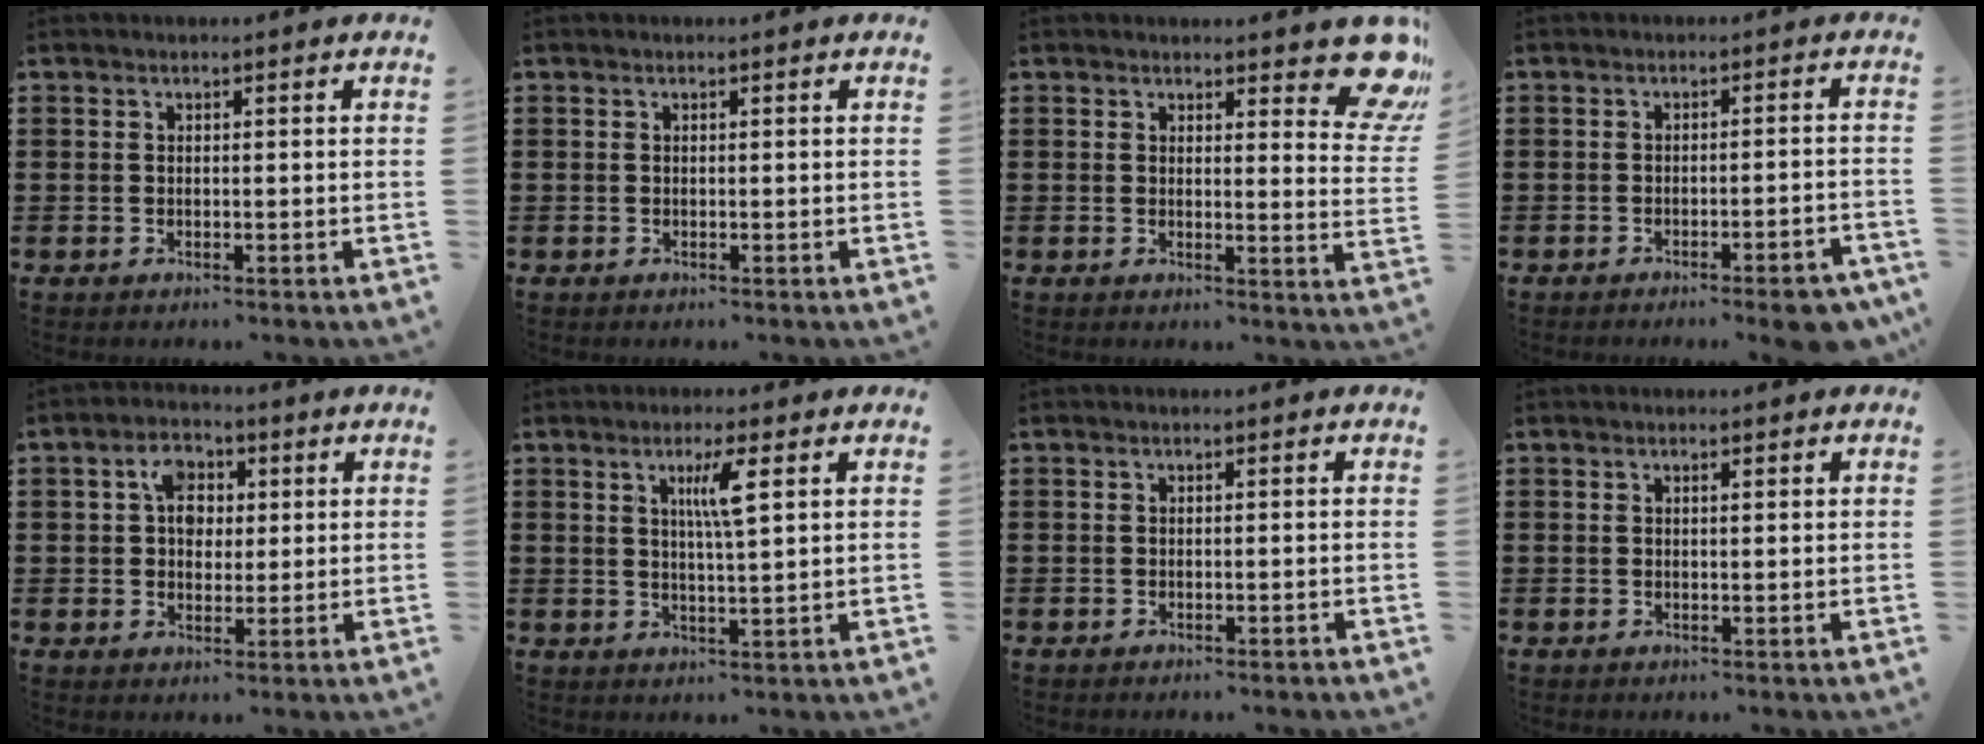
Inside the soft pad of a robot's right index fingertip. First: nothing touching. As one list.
[{"total": 0.0}, {"total": 6.4, "force": [5.1, 1.6, 3.4], "torque": [-0.036, -0.026, 0.086]}, {"total": 3.9, "force": [-3.1, 0.0, 2.4], "torque": [-0.037, -0.006, -0.055]}, {"total": 5.3, "force": [1.4, 3.9, 3.4], "torque": [-0.065, 0.009, 0.018]}, {"total": 4.7, "force": [1.8, 0.3, 4.3], "torque": [-0.082, -0.002, 0.024]}, {"total": 0.5, "force": [-0.5, 0.0, 0.1], "torque": [-0.005, -0.003, -0.010]}, {"total": 0.6, "force": [0.2, 0.1, 0.6], "torque": [-0.012, 0.000, 0.004]}]